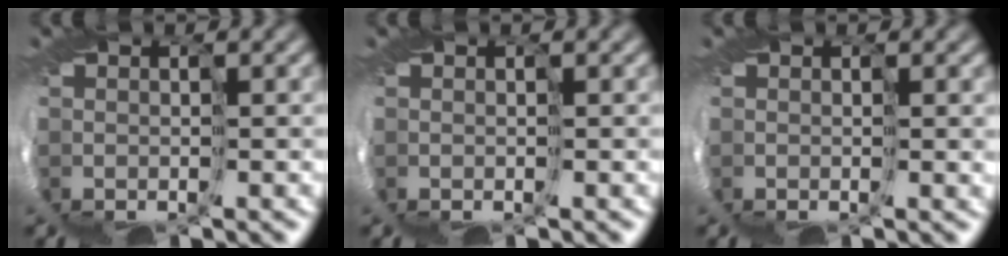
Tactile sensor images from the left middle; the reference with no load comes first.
{"total": 0.0}
{"total": 1.0, "force": [0.4, 0.1, 0.9], "torque": [-0.017, -0.001, 0.005]}